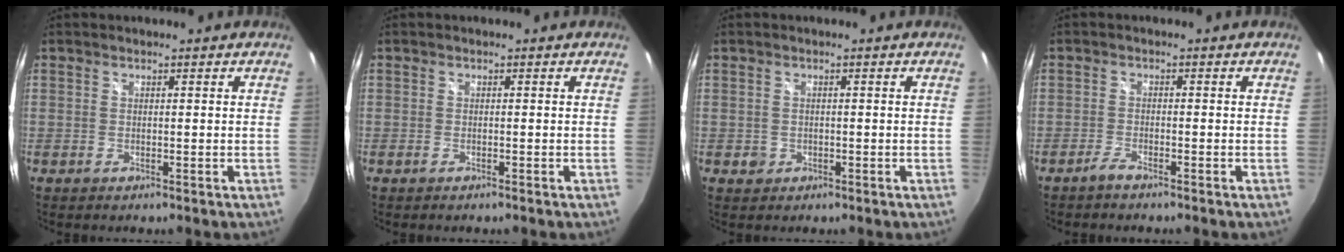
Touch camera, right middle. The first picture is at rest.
{"total": 0.5, "force": [-0.4, 0.1, 0.2], "torque": [-0.004, -0.001, -0.009]}
{"total": 1.6, "force": [-0.5, 1.5, 0.3], "torque": [-0.007, -0.002, -0.006]}
{"total": 1.9, "force": [-1.7, 0.2, 0.8], "torque": [-0.026, -0.002, -0.036]}